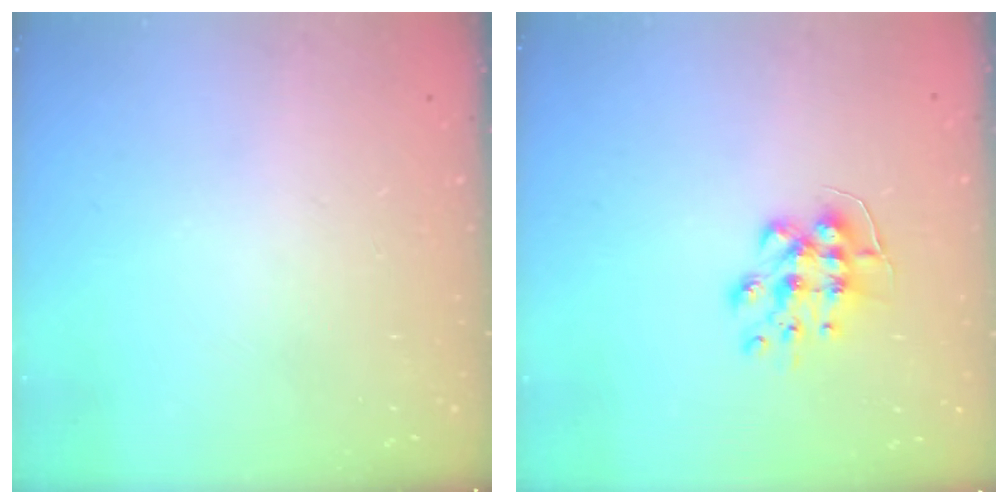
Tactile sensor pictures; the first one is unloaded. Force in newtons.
{"total": 8.6, "press": 8.6, "slide": 0.6}